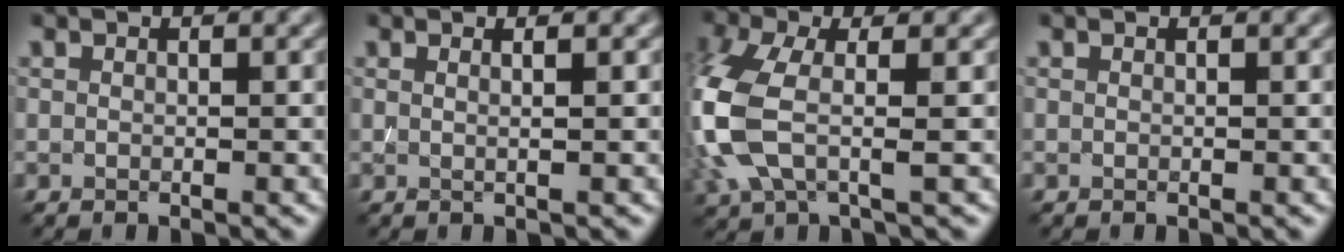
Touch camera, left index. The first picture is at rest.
{"total": 1.6, "force": [0.5, 0.7, 1.4], "torque": [-0.010, 0.000, -0.008]}
{"total": 7.1, "force": [-0.9, 3.4, 6.2], "torque": [-0.173, -0.001, -0.026]}
{"total": 0.0}